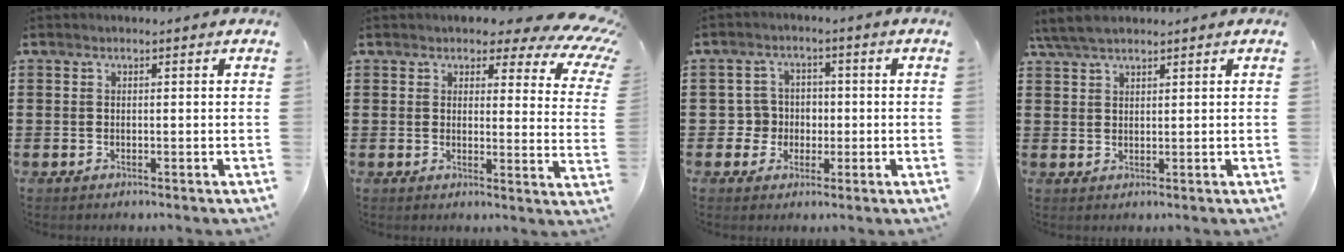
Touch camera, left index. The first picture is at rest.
{"total": 4.4, "force": [3.5, 1.7, 2.2], "torque": [-0.048, -0.022, 0.053]}
{"total": 4.1, "force": [-0.6, 3.9, 0.9], "torque": [-0.036, 0.009, -0.015]}
{"total": 4.3, "force": [3.5, 1.1, 2.2], "torque": [-0.053, 0.001, 0.067]}